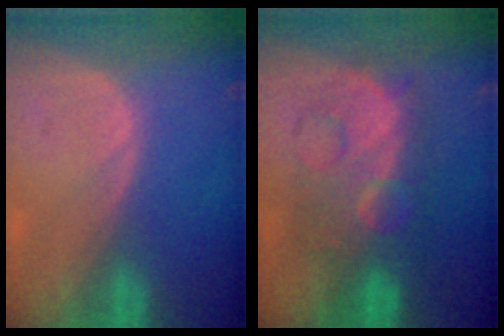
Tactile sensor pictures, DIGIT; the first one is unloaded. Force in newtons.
{"total": 9.4, "press": 9.3, "slide": 0.5}